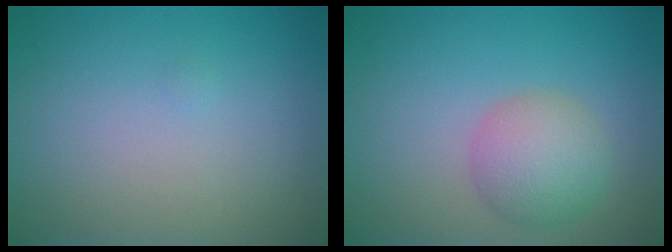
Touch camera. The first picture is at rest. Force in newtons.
{"total": 3.9, "press": 3.9, "slide": 0.2}